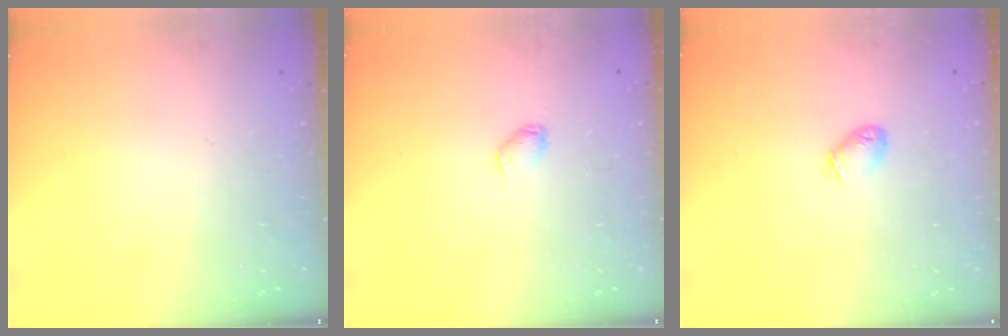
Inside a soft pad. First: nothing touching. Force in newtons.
{"total": 2.8, "press": 2.7, "slide": 0.6}
{"total": 3.5, "press": 3.4, "slide": 0.7}